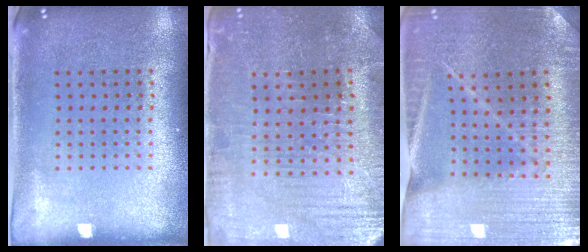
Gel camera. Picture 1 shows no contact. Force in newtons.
{"total": 1.3, "press": 1.2, "slide": 0.4}
{"total": 3.1, "press": 3.1, "slide": 0.3}